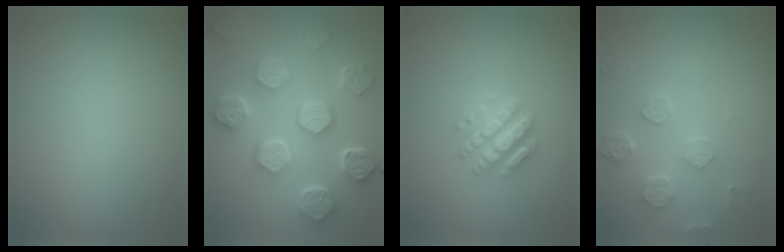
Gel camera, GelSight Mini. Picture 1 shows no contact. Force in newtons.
{"total": 8.2, "press": 6.6, "slide": 4.9}
{"total": 3.8, "press": 3.2, "slide": 2.0}
{"total": 2.7, "press": 2.7, "slide": 0.5}